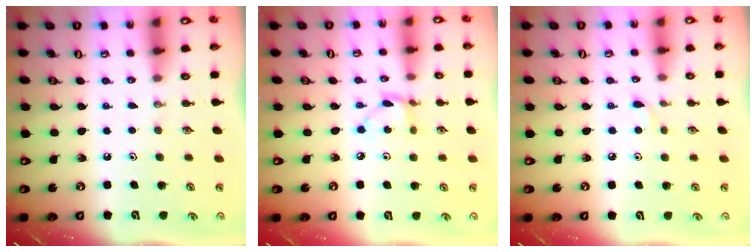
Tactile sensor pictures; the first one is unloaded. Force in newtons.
{"total": 4.0, "press": 4.0, "slide": 0.2}
{"total": 3.5, "press": 3.5, "slide": 0.4}